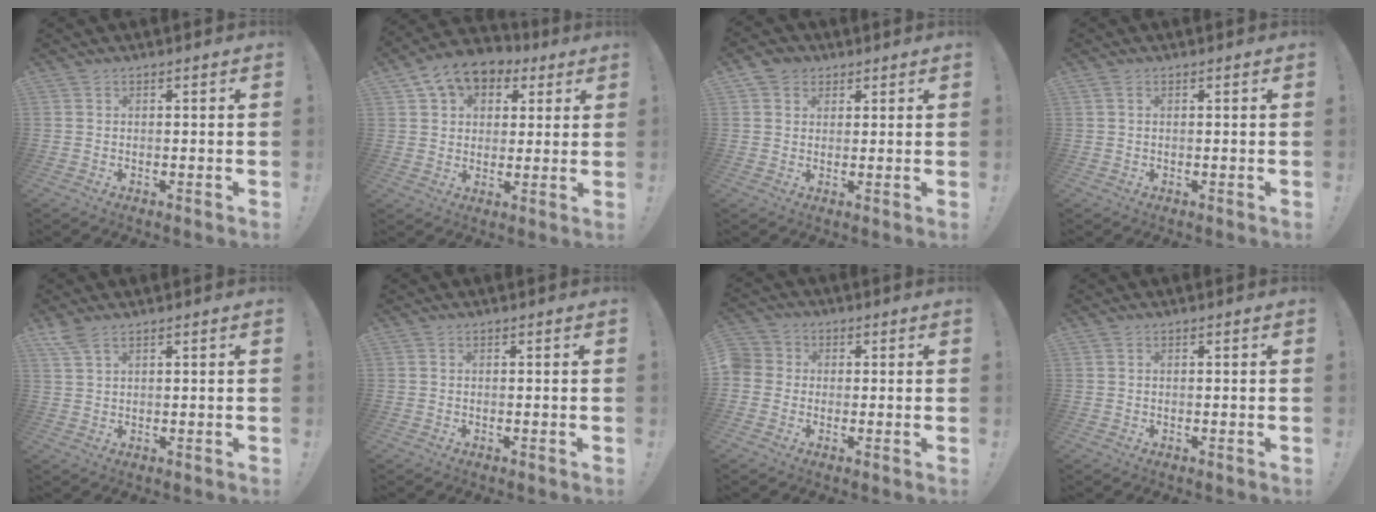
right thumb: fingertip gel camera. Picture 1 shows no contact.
{"total": 9.5, "force": [5.2, 7.1, 3.5], "torque": [-0.059, -0.028, 0.103]}
{"total": 4.8, "force": [2.4, 4.0, 1.2], "torque": [-0.020, -0.003, 0.046]}
{"total": 0.8, "force": [0.4, 0.4, 0.6], "torque": [-0.016, 0.003, 0.008]}
{"total": 4.1, "force": [2.9, 1.3, 2.5], "torque": [-0.055, -0.008, 0.055]}
{"total": 0.0}
{"total": 4.4, "force": [-0.7, 4.1, 1.5], "torque": [-0.032, 0.013, -0.012]}
{"total": 0.0}